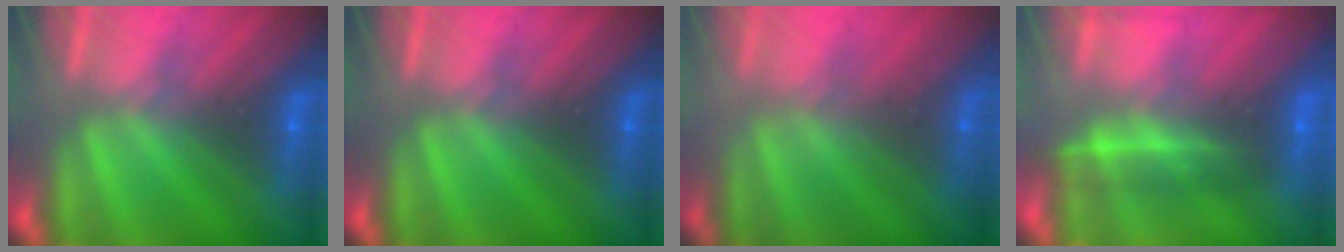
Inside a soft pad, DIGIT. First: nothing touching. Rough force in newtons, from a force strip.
{"total": 0.0}
{"total": 9.5}
{"total": 2.1}